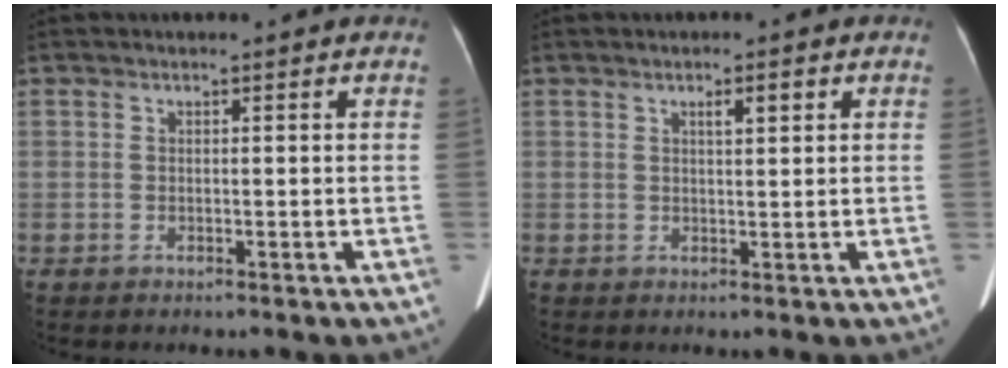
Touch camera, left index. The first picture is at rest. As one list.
[{"total": 2.0, "force": [0.9, 0.4, 1.8], "torque": [-0.030, 0.002, 0.014]}]